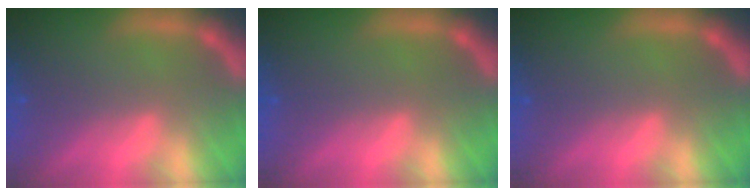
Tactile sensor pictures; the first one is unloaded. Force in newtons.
{"total": 0.0}
{"total": 0.0}